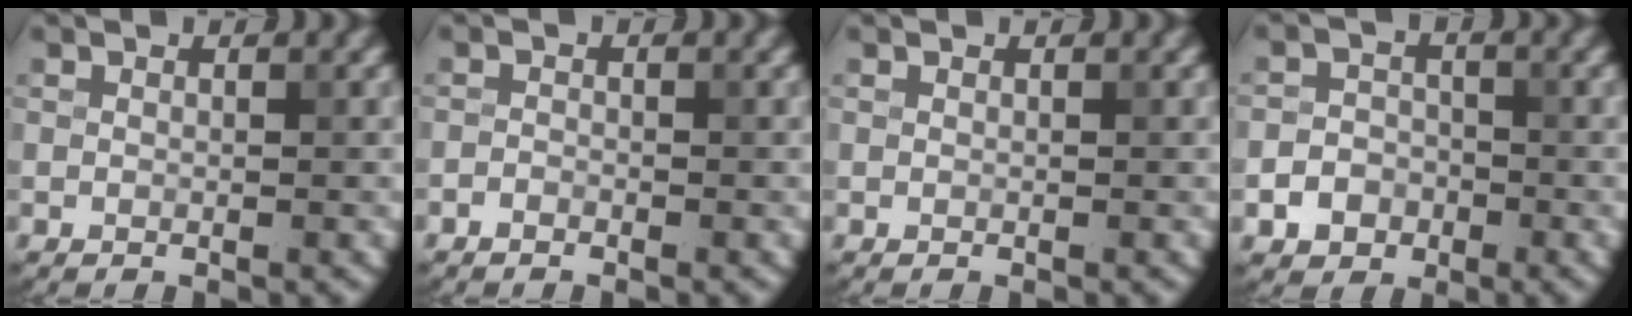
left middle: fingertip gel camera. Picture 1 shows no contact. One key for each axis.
{"total": 0.7, "fx": -0.6, "fy": 0.4, "fz": 0.2, "tx": -0.002, "ty": -0.001, "tz": -0.013}
{"total": 0.0}
{"total": 3.0, "fx": -1.4, "fy": 2.5, "fz": 0.9, "tx": 0.002, "ty": 0.003, "tz": -0.032}